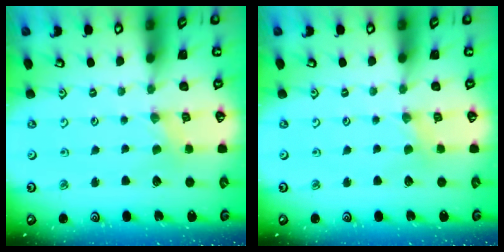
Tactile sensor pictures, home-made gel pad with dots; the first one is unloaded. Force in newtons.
{"total": 1.5, "press": 1.4, "slide": 0.3}